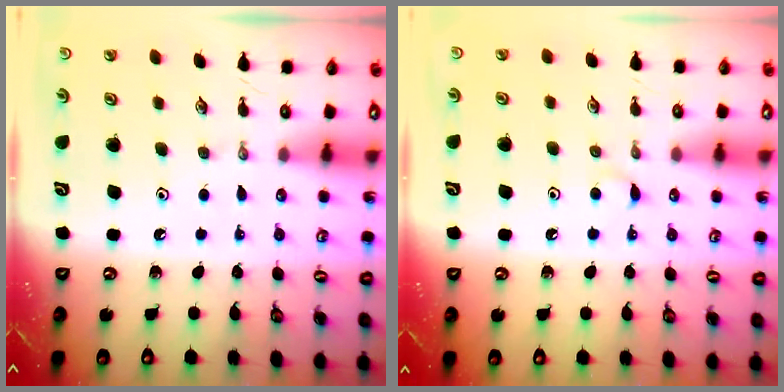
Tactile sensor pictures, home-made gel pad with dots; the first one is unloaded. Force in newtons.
{"total": 2.8, "press": 2.8, "slide": 0.5}